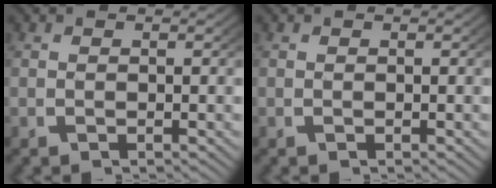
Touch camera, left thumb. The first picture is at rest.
{"total": 0.0}